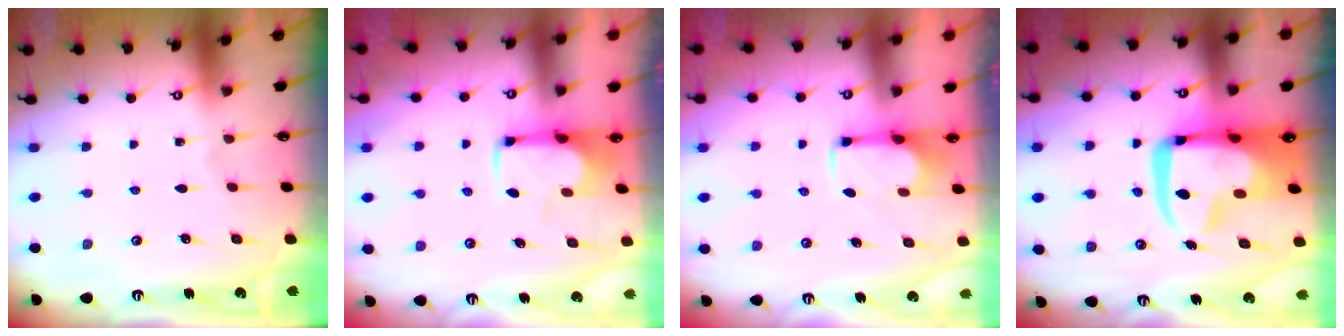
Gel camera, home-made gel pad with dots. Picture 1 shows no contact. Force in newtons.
{"total": 1.4, "press": 1.3, "slide": 0.6}
{"total": 2.8, "press": 2.6, "slide": 1.0}
{"total": 16.9, "press": 16.7, "slide": 2.7}